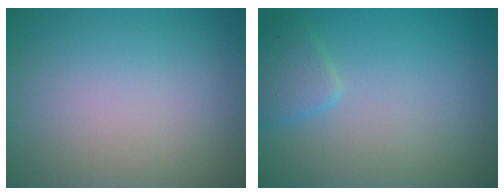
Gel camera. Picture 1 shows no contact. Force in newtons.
{"total": 1.9, "press": 1.9, "slide": 0.1}